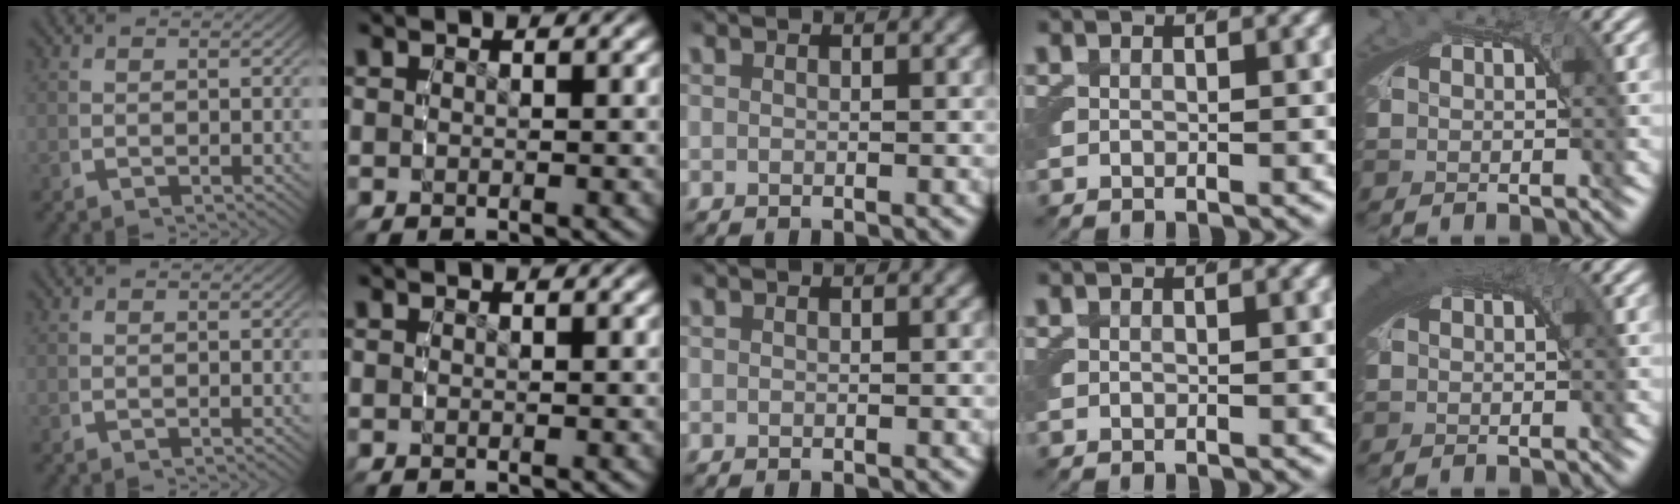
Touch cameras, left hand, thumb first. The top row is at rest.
{"little": {"total": 3.3, "force": [1.6, 1.1, 2.7], "torque": [-0.038, 0.013, 0.020]}}